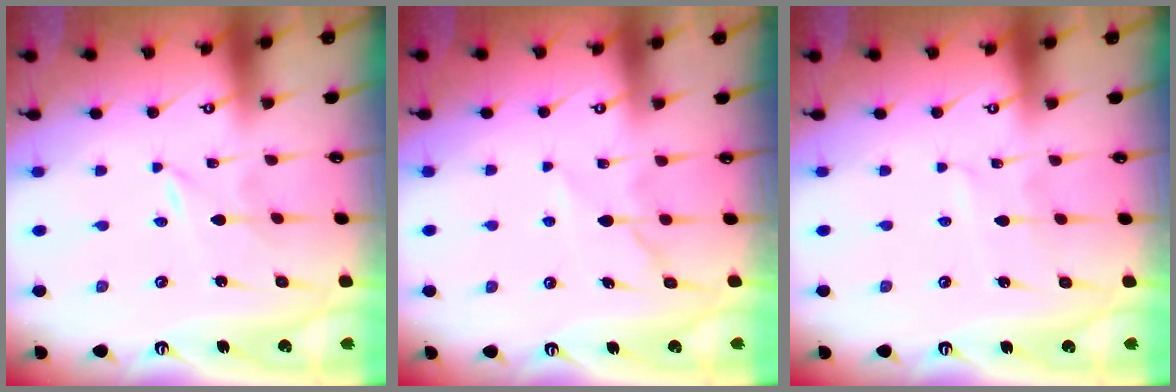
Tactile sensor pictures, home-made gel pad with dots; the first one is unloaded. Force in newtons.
{"total": 7.4, "press": 7.4, "slide": 0.2}
{"total": 2.5, "press": 2.5, "slide": 0.3}